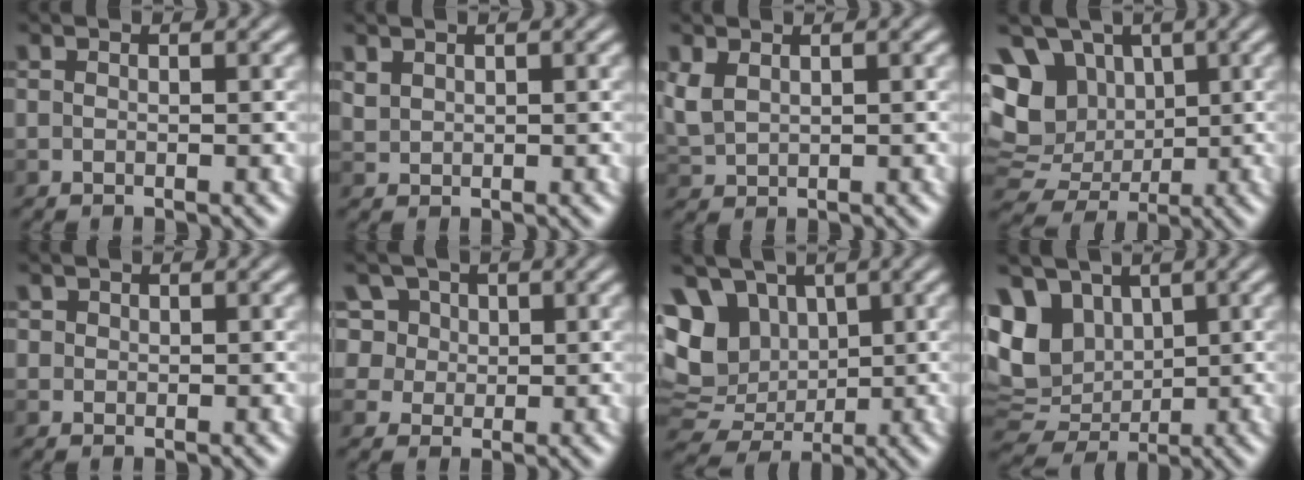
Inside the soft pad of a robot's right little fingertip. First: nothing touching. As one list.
[{"total": 1.5, "force": [0.9, 1.0, 0.7], "torque": [-0.026, -0.002, 0.022]}, {"total": 3.0, "force": [0.9, 1.9, 2.1], "torque": [-0.063, -0.002, 0.020]}, {"total": 11.9, "force": [2.8, 9.6, 6.6], "torque": [-0.145, 0.018, 0.048]}, {"total": 0.6, "force": [0.2, 0.5, -0.1], "torque": [-0.002, -0.005, 0.000]}, {"total": 9.2, "force": [5.5, 6.3, 3.9], "torque": [-0.098, 0.019, 0.082]}, {"total": 10.1, "force": [2.7, 7.5, 6.2], "torque": [-0.140, 0.015, 0.051]}, {"total": 9.2, "force": [2.8, 6.5, 5.9], "torque": [-0.145, 0.002, 0.053]}]